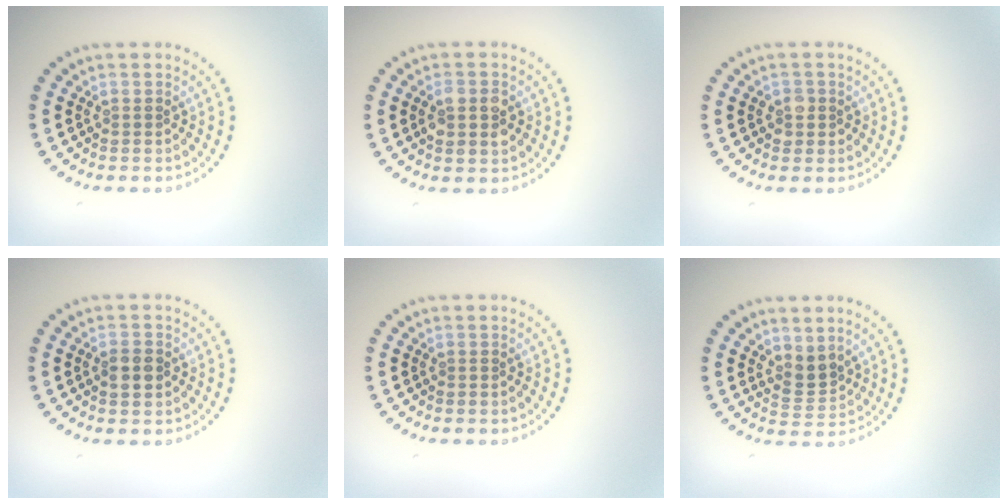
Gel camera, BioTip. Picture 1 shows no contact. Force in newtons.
{"total": 2.9, "press": 2.9, "slide": 0.3}
{"total": 1.4, "press": 1.3, "slide": 0.4}
{"total": 1.9, "press": 1.9, "slide": 0.4}
{"total": 0.0}
{"total": 2.2, "press": 1.6, "slide": 1.6}